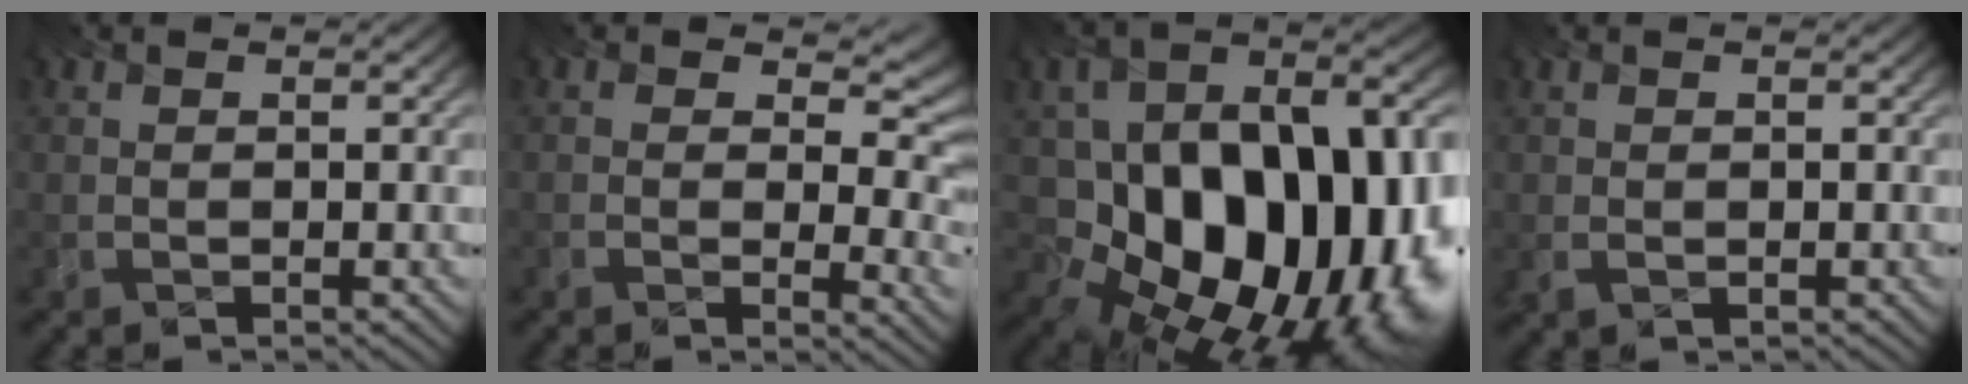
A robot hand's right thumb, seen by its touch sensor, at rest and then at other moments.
{"total": 6.9, "force": [3.5, 3.8, 4.6], "torque": [-0.083, -0.002, 0.068]}
{"total": 19.1, "force": [-4.4, 13.3, 13.1], "torque": [-0.148, -0.039, -0.057]}
{"total": 0.0}